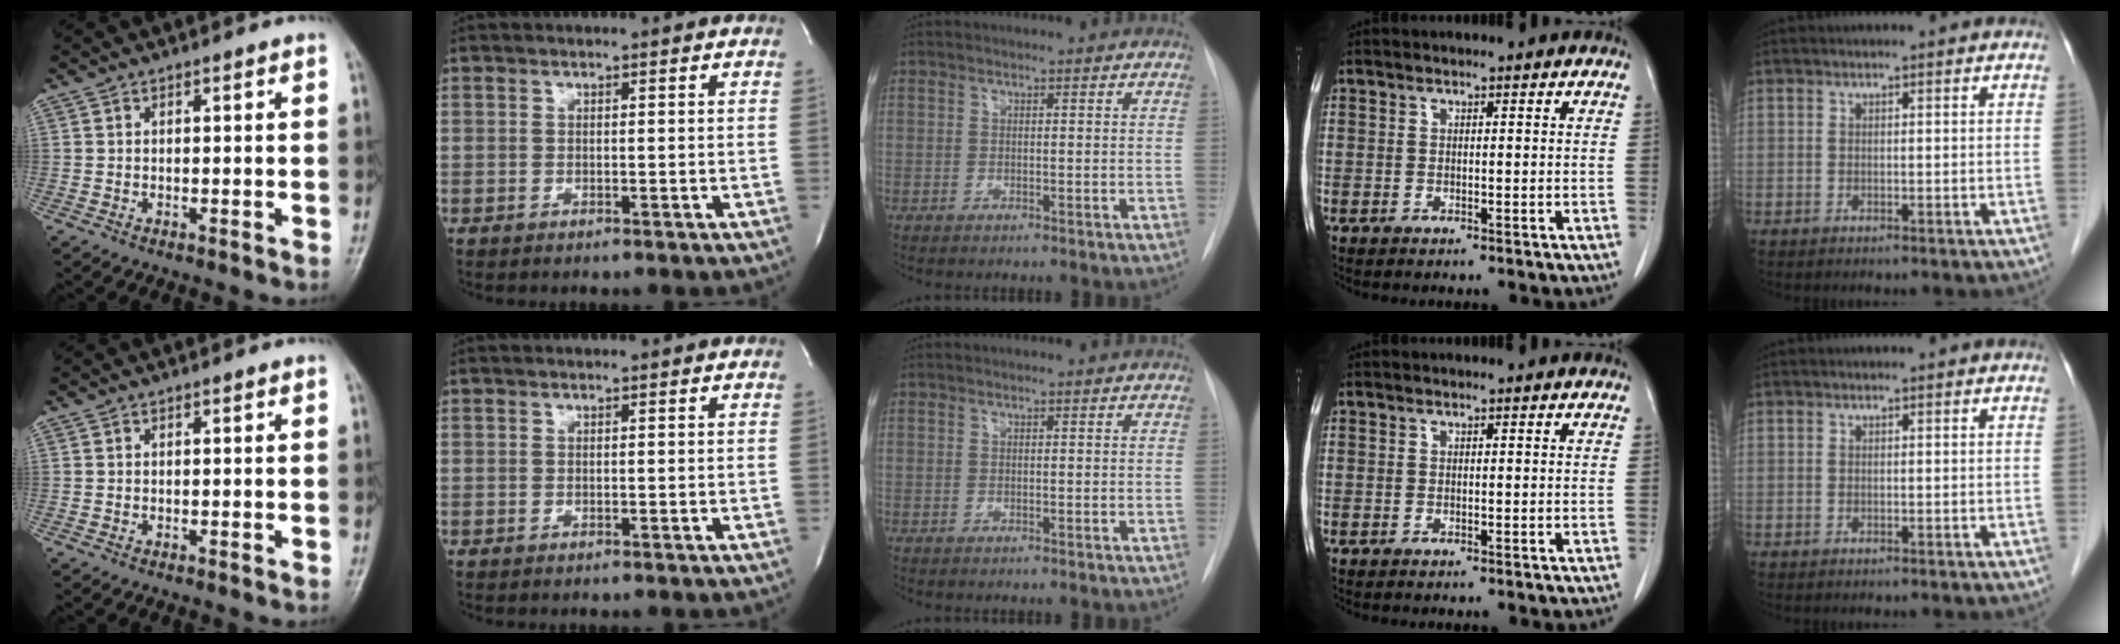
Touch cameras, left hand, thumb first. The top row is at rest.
{}